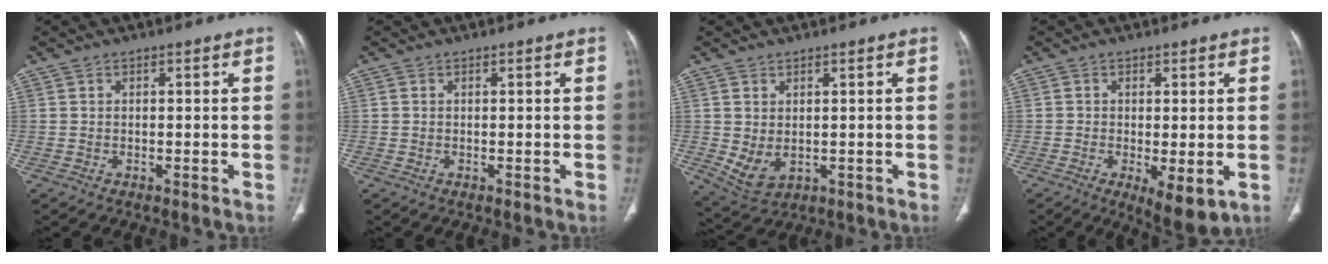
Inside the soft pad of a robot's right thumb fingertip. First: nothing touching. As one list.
[{"total": 0.0}, {"total": 5.3, "force": [-0.1, 3.5, 3.9], "torque": [-0.074, -0.005, 0.021]}, {"total": 7.1, "force": [-2.1, 2.7, 6.3], "torque": [-0.094, -0.020, -0.026]}]